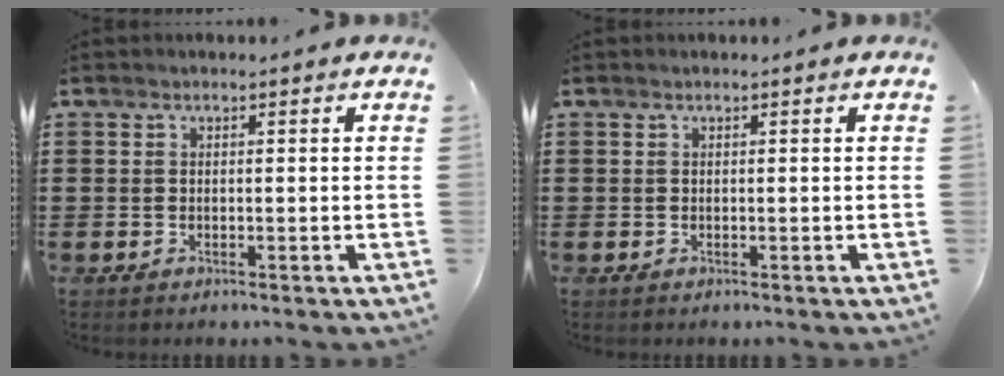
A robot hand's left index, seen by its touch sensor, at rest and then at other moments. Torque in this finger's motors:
{"motor_torque": [-0.01, 0.01, 0.00, 0.00]}